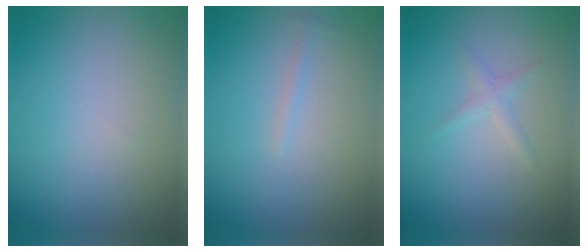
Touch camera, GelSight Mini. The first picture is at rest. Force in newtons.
{"total": 0.6, "press": 0.6, "slide": 0.1}
{"total": 1.2, "press": 1.2, "slide": 0.0}